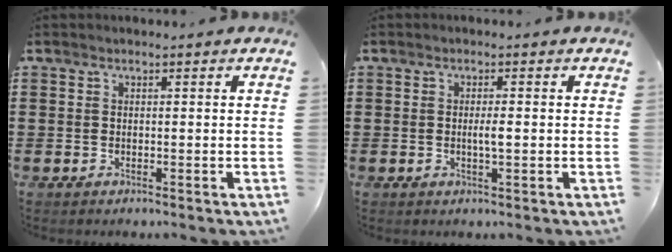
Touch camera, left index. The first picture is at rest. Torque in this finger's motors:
{"motor_torque": [0.53, 0.24, 0.08, 0.05]}